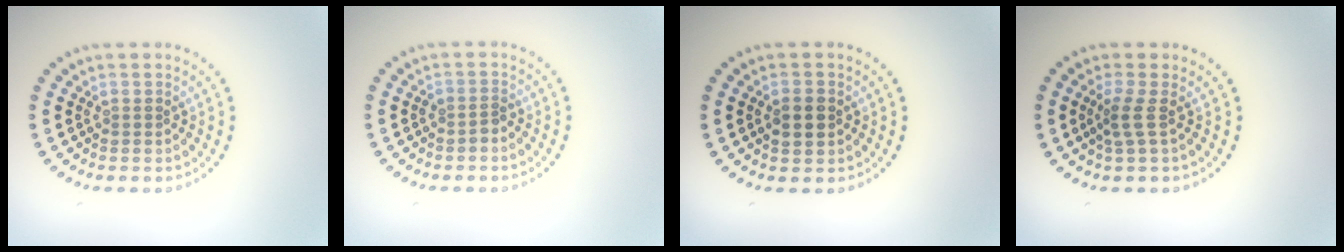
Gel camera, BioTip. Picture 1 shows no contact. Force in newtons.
{"total": 1.1, "press": 0.8, "slide": 0.7}
{"total": 2.3, "press": 2.3, "slide": 0.2}
{"total": 1.9, "press": 1.3, "slide": 1.5}